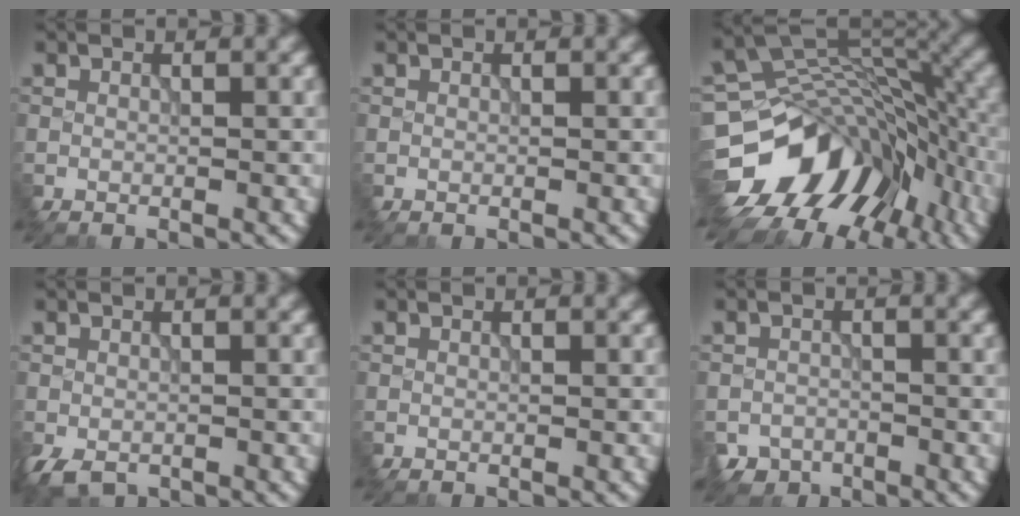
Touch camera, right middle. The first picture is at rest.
{"total": 0.0}
{"total": 12.3, "force": [-5.9, 8.4, 6.8], "torque": [-0.120, 0.008, -0.107]}
{"total": 2.0, "force": [-1.2, 1.3, 0.9], "torque": [-0.023, -0.007, -0.025]}
{"total": 0.0}
{"total": 2.3, "force": [-1.9, 1.1, -0.6], "torque": [0.018, -0.008, -0.039]}